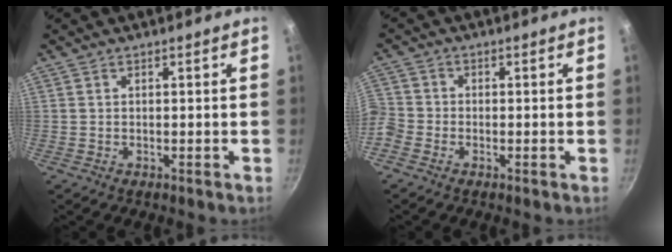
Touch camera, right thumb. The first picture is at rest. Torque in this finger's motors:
{"motor_torque": [-0.24, 0.24, 0.69, -0.66, 0.10]}